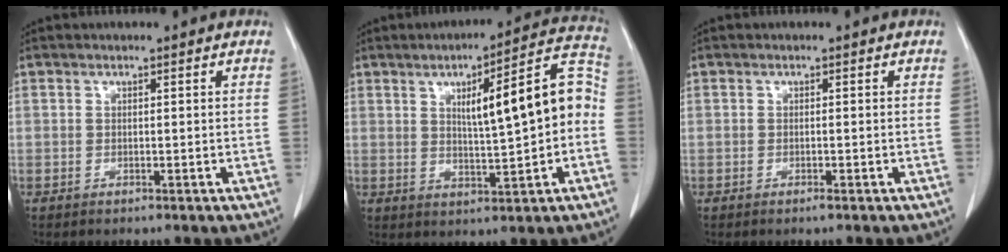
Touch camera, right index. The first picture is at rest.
{"total": 12.9, "force": [0.8, 2.1, 12.7], "torque": [-0.172, 0.035, 0.014]}
{"total": 0.7, "force": [-0.4, -0.1, 0.6], "torque": [-0.012, -0.002, -0.006]}